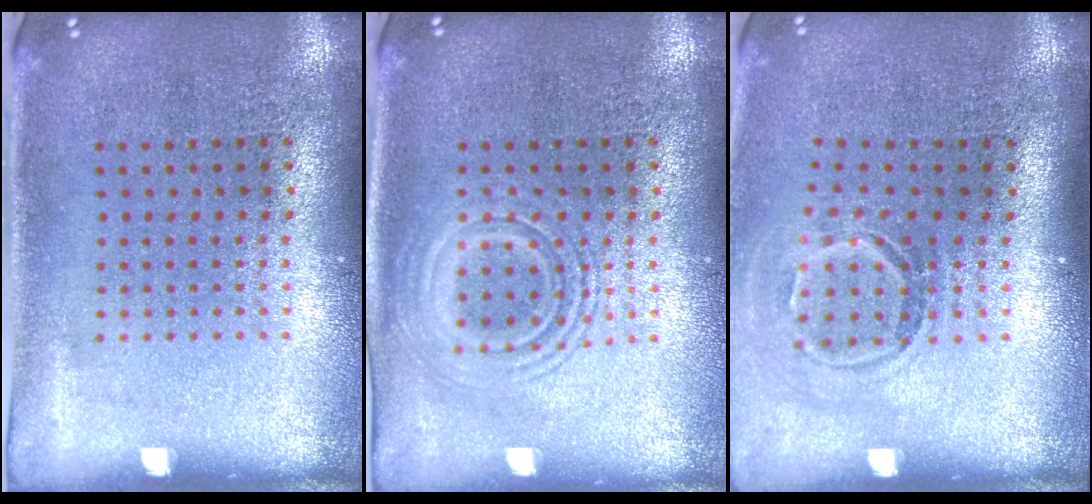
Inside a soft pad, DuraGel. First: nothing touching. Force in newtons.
{"total": 2.6, "press": 2.6, "slide": 0.4}
{"total": 1.6, "press": 1.1, "slide": 1.2}